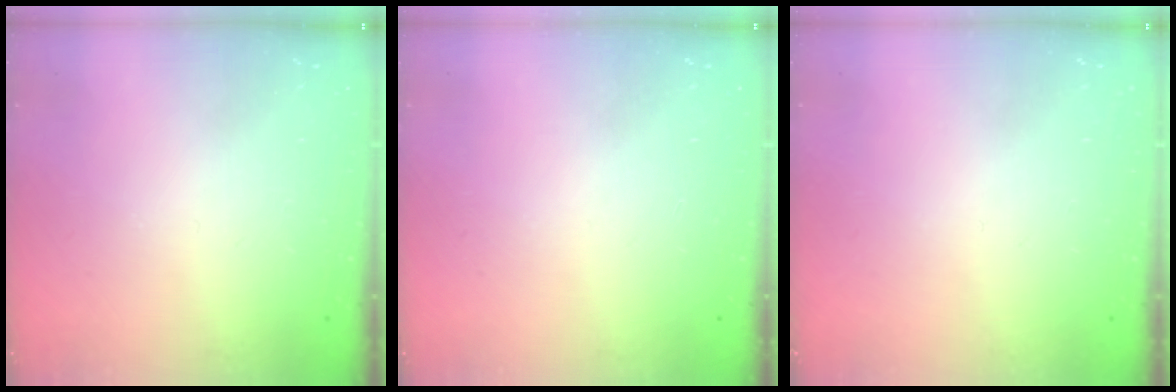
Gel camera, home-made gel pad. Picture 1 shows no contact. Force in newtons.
{"total": 0.0}
{"total": 0.0}